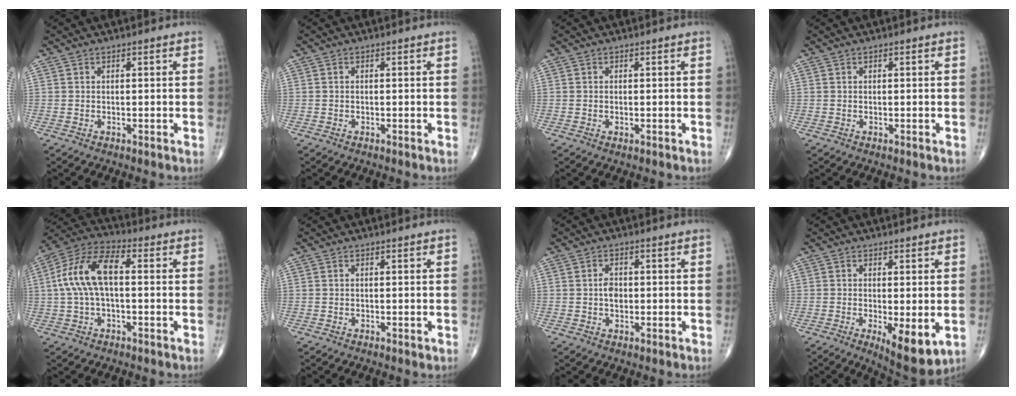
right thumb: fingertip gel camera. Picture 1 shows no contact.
{"total": 0.0}
{"total": 0.7, "force": [-0.2, 0.3, 0.6], "torque": [-0.014, -0.001, -0.003]}
{"total": 0.0}
{"total": 12.5, "force": [0.7, 6.1, 10.9], "torque": [-0.225, 0.040, 0.005]}
{"total": 0.6, "force": [-0.2, 0.3, 0.5], "torque": [-0.007, -0.001, -0.005]}
{"total": 2.8, "force": [-0.1, 2.0, 2.0], "torque": [-0.026, 0.004, -0.003]}
{"total": 9.2, "force": [-2.4, 3.1, 8.3], "torque": [-0.123, -0.022, -0.031]}